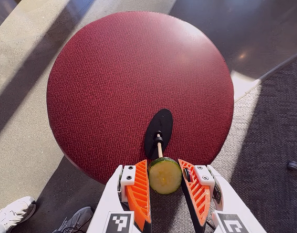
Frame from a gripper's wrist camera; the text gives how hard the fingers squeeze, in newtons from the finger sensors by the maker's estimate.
{"total": 6.6, "left": 6.4, "right": 6.8}